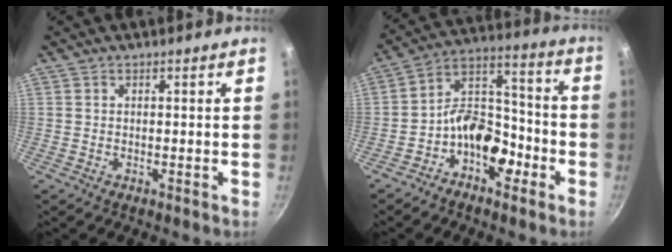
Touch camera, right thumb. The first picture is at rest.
{"total": 11.7, "force": [-5.4, 7.4, 7.3], "torque": [-0.075, 0.073, -0.104]}